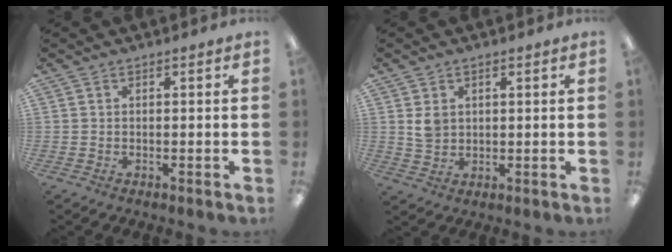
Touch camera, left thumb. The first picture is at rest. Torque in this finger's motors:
{"motor_torque": [0.03, 0.88, 0.51, -0.30, 0.02]}